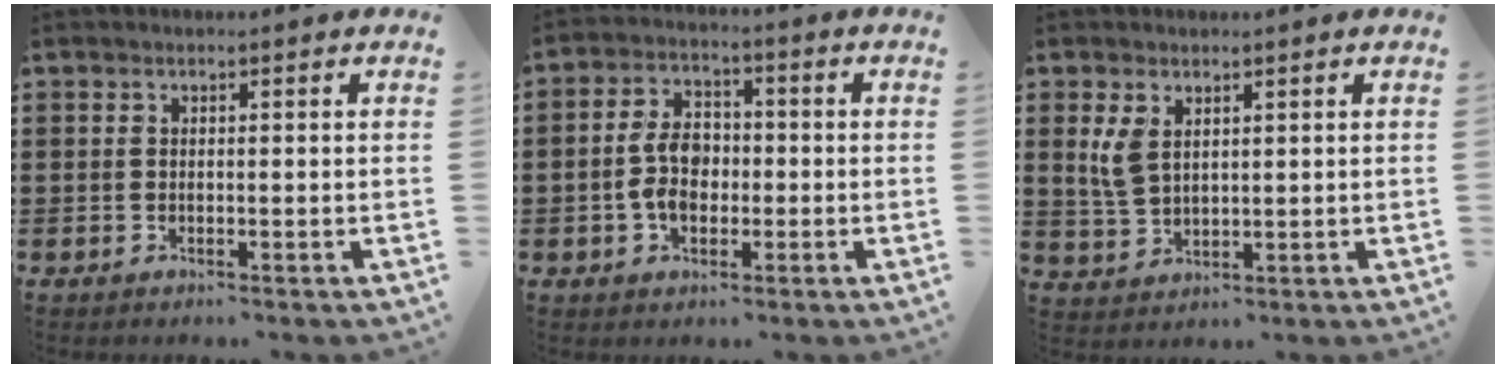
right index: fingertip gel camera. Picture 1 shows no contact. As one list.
[{"total": 6.5, "force": [-1.1, 4.3, 4.8], "torque": [-0.114, 0.001, -0.024]}, {"total": 4.0, "force": [1.8, 2.4, 2.6], "torque": [-0.059, 0.007, 0.032]}]